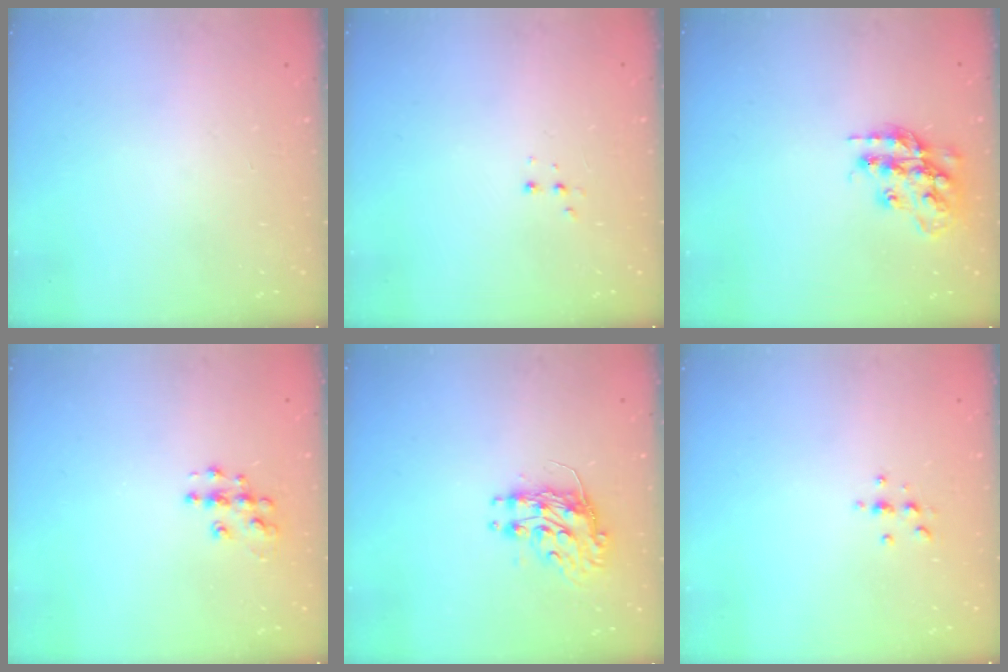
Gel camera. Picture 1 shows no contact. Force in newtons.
{"total": 3.0, "press": 2.9, "slide": 0.7}
{"total": 16.5, "press": 16.5, "slide": 1.0}
{"total": 7.1, "press": 7.1, "slide": 0.3}
{"total": 9.1, "press": 9.0, "slide": 1.0}
{"total": 3.0, "press": 3.0, "slide": 0.4}